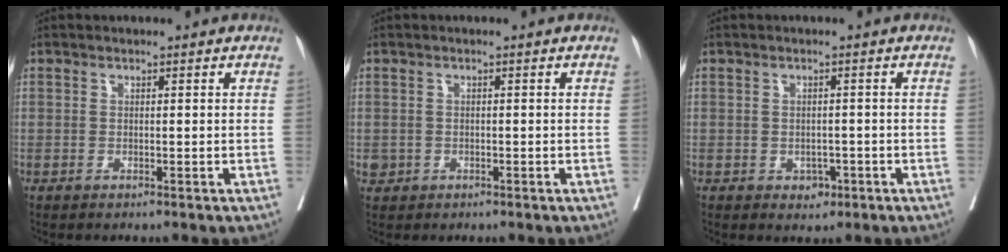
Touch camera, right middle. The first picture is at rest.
{"total": 1.3, "force": [-0.3, 1.2, 0.2], "torque": [0.000, 0.005, -0.002]}
{"total": 1.9, "force": [-0.8, 1.5, 1.0], "torque": [-0.006, 0.005, -0.003]}